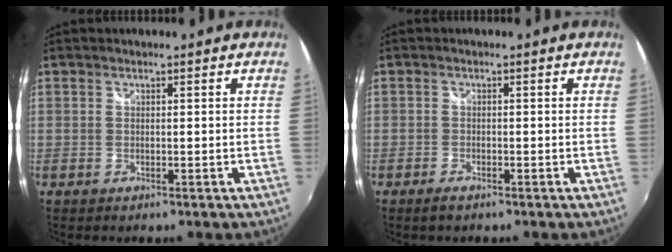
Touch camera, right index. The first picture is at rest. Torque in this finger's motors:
{"motor_torque": [0.09, -0.13, 0.01, 0.00]}